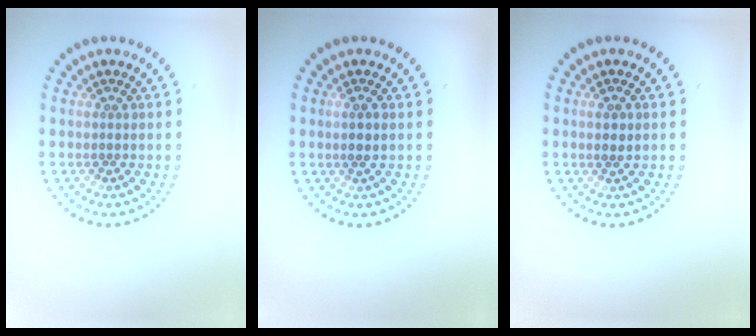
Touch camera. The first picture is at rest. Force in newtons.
{"total": 0.9, "press": 0.8, "slide": 0.5}
{"total": 0.8, "press": 0.7, "slide": 0.4}